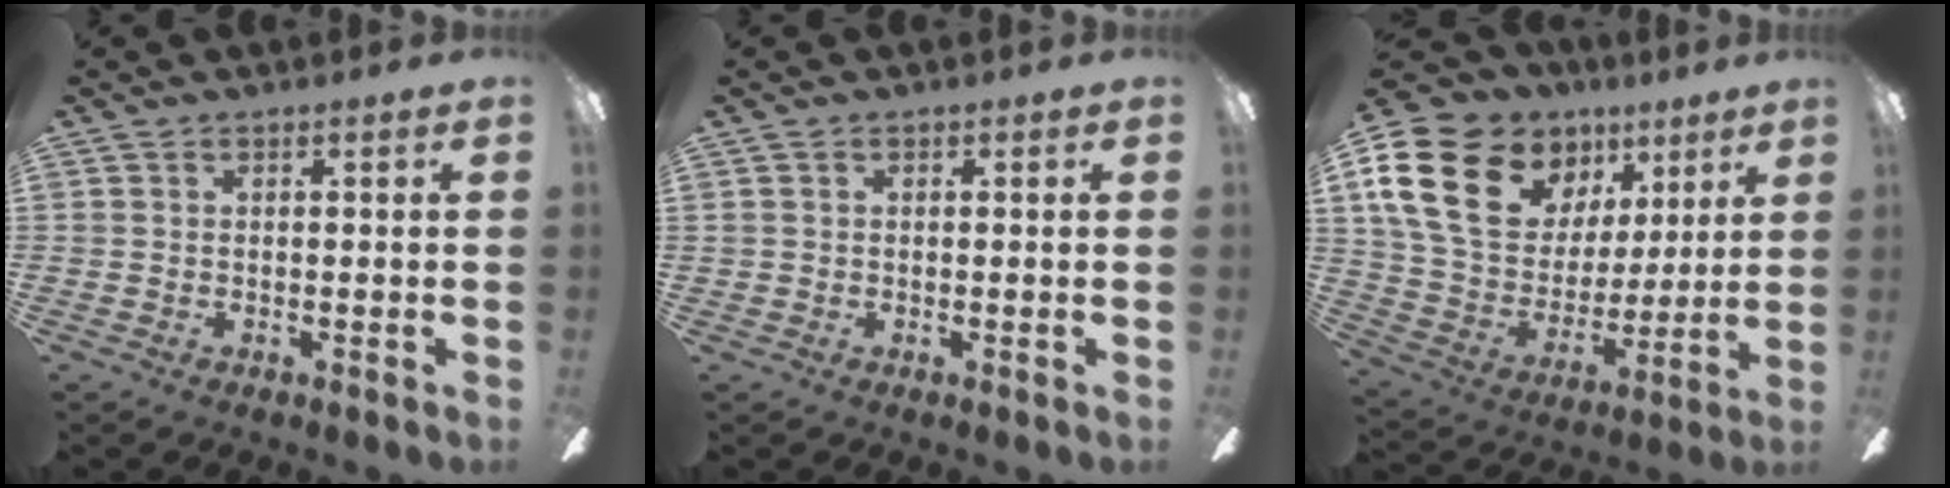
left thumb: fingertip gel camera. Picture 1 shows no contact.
{"total": 0.7, "force": [0.2, 0.6, 0.0], "torque": [0.000, 0.002, 0.004]}
{"total": 21.4, "force": [10.1, 14.9, 11.6], "torque": [-0.232, -0.042, 0.193]}